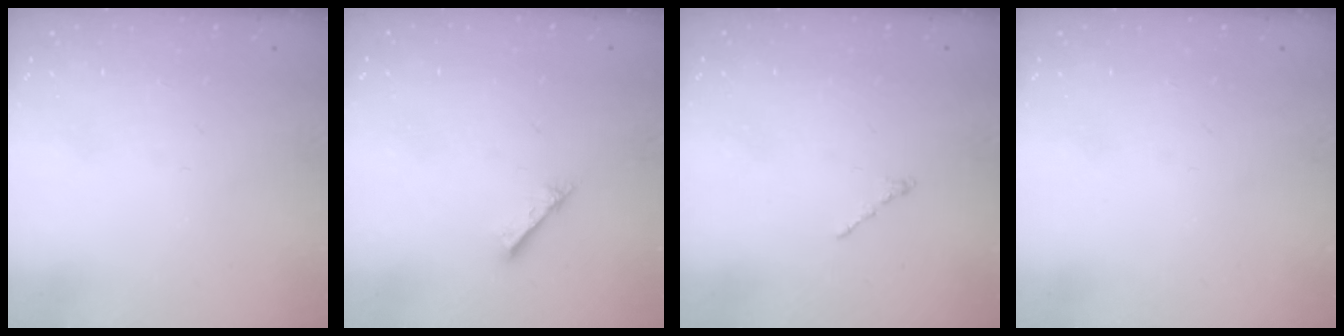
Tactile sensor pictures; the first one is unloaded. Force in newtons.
{"total": 1.6, "press": 1.6, "slide": 0.2}
{"total": 0.0}
{"total": 0.0}